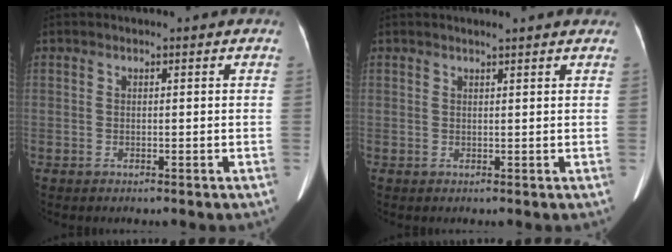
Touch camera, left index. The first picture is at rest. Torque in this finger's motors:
{"motor_torque": [0.02, -0.04, -0.06, 0.03]}